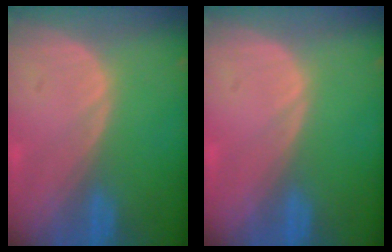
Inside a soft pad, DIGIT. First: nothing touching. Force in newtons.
{"total": 0.0}